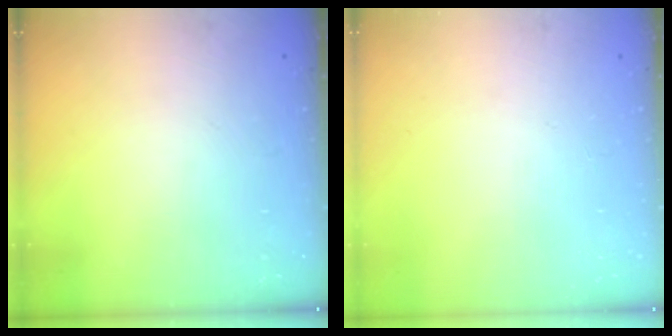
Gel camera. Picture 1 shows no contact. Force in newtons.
{"total": 0.0}